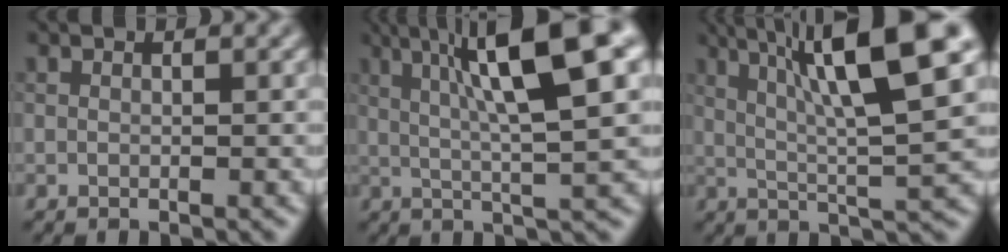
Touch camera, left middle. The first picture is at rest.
{"total": 11.2, "force": [3.8, 2.1, 10.3], "torque": [-0.141, 0.023, 0.054]}
{"total": 11.3, "force": [4.6, 1.9, 10.1], "torque": [-0.147, 0.014, 0.074]}